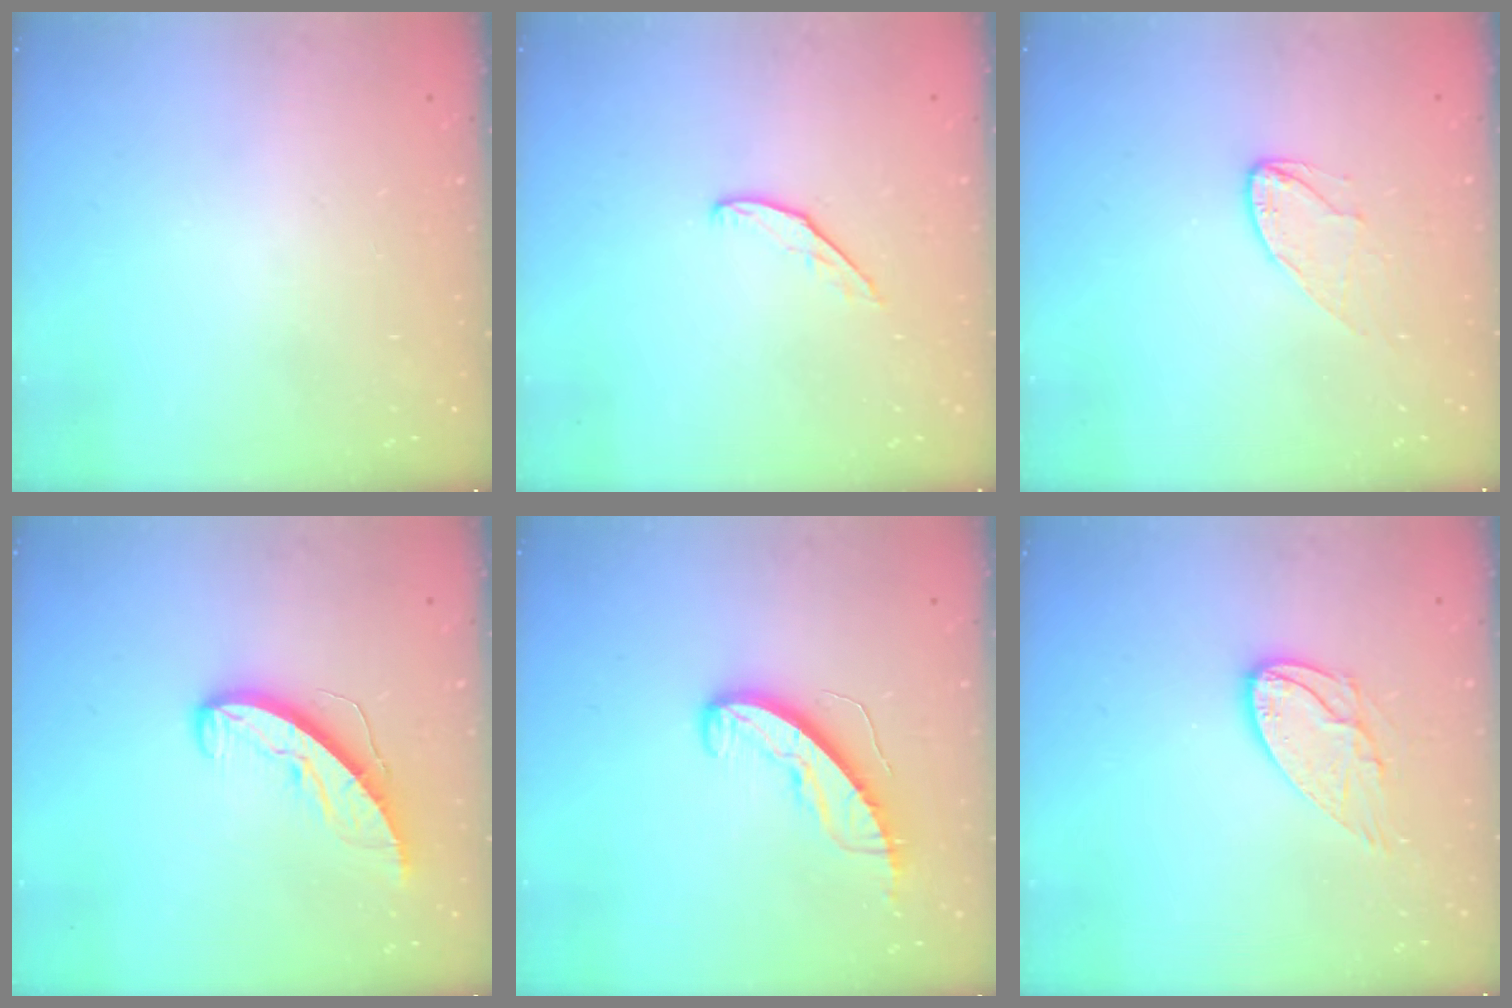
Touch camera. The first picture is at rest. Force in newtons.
{"total": 5.0, "press": 4.9, "slide": 0.6}
{"total": 6.9, "press": 6.9, "slide": 0.4}
{"total": 8.5, "press": 8.5, "slide": 0.6}
{"total": 9.0, "press": 9.0, "slide": 0.5}
{"total": 10.0, "press": 10.0, "slide": 0.8}